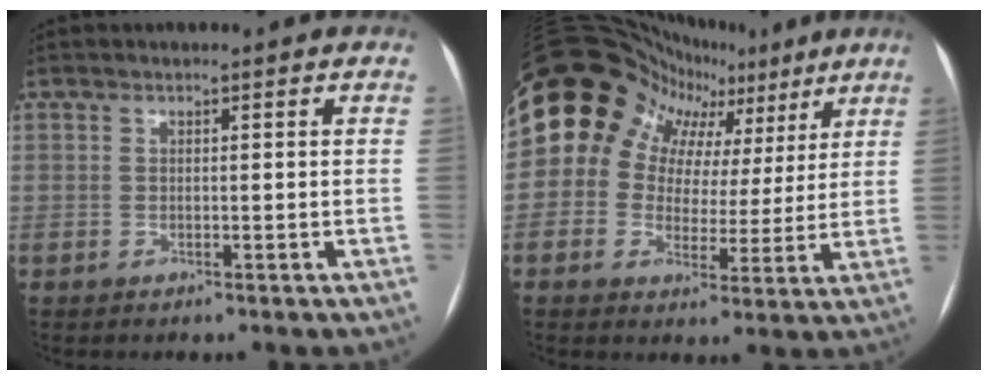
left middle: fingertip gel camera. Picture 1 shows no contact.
{"total": 17.2, "force": [8.8, 13.3, 6.5], "torque": [-0.108, 0.063, 0.118]}